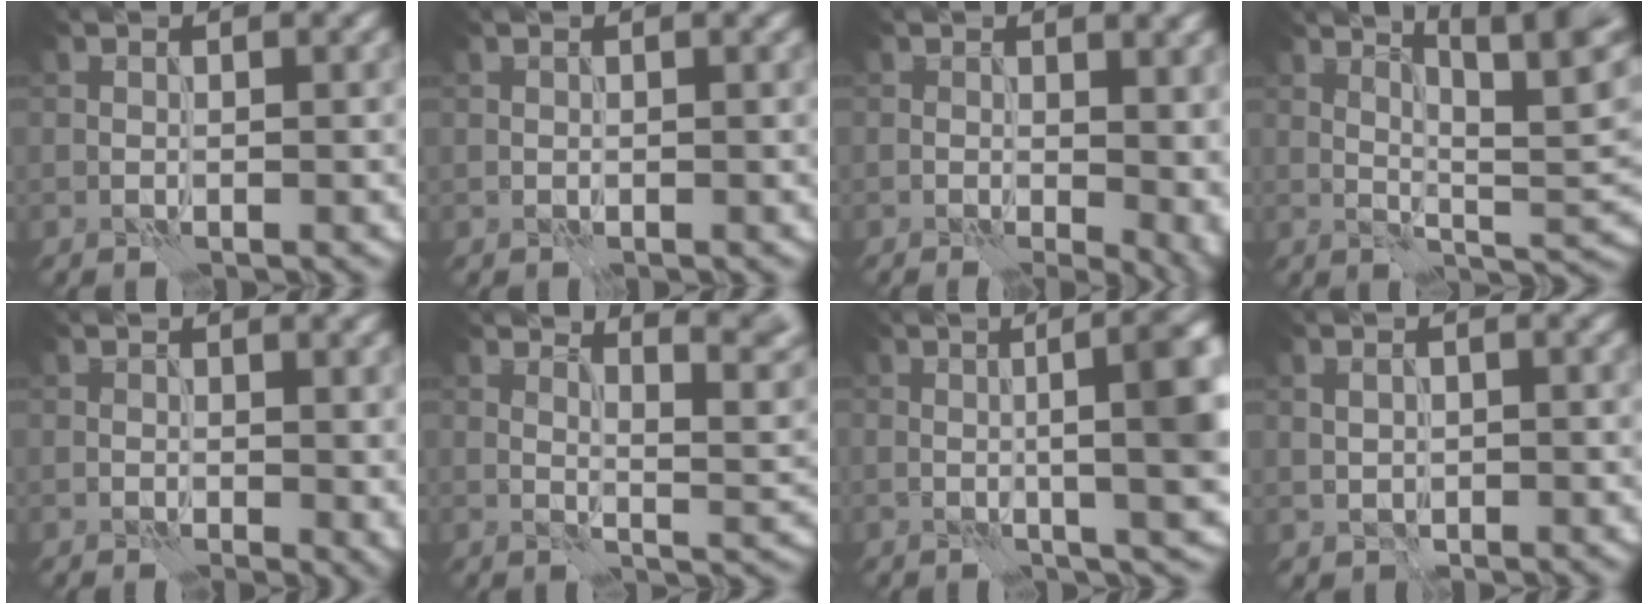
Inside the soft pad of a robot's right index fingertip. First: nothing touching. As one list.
[{"total": 0.0}, {"total": 7.0, "force": [0.5, 3.3, 6.1], "torque": [-0.030, 0.002, 0.013]}, {"total": 11.2, "force": [5.6, 3.6, 8.9], "torque": [-0.114, 0.013, 0.067]}, {"total": 2.3, "force": [0.6, 0.9, 2.0], "torque": [-0.016, -0.002, 0.016]}, {"total": 7.0, "force": [5.1, 1.7, 4.4], "torque": [-0.048, 0.008, 0.075]}, {"total": 11.4, "force": [1.3, 3.6, 10.7], "torque": [-0.097, 0.024, 0.012]}, {"total": 0.7, "force": [0.0, 0.6, 0.2], "torque": [-0.008, 0.000, 0.006]}]